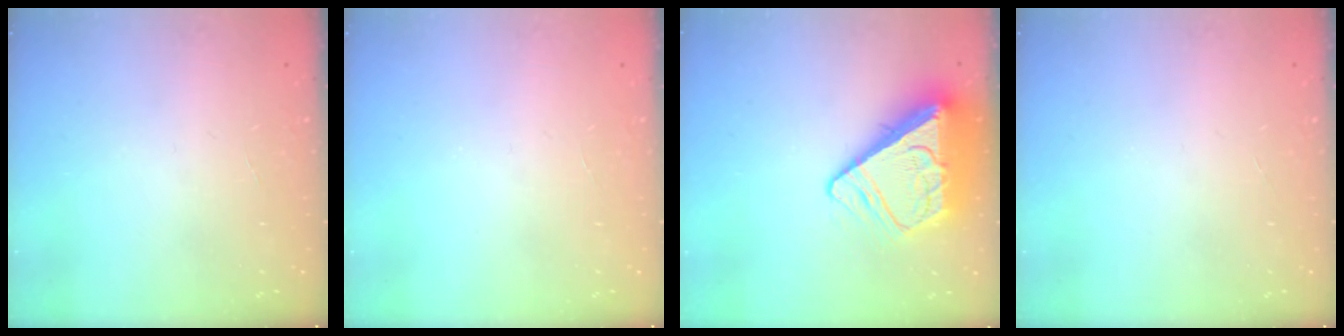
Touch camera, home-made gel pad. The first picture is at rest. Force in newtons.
{"total": 0.0}
{"total": 13.6, "press": 13.5, "slide": 1.5}
{"total": 0.0}